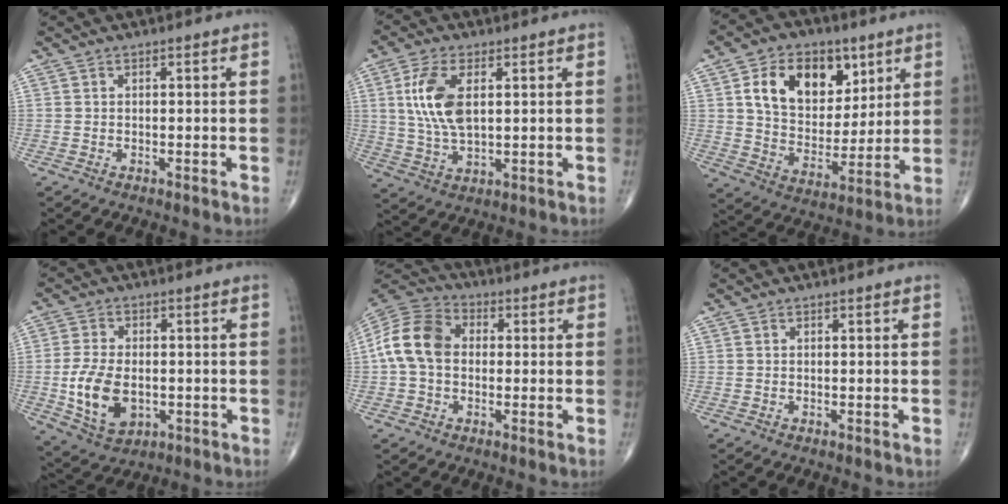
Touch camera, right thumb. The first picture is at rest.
{"total": 10.3, "force": [2.3, 5.0, 8.7], "torque": [-0.181, -0.007, 0.048]}
{"total": 17.2, "force": [6.8, 11.6, 10.6], "torque": [-0.132, -0.026, 0.126]}
{"total": 11.0, "force": [-1.8, 7.0, 8.4], "torque": [-0.153, -0.004, -0.021]}
{"total": 11.6, "force": [0.2, 8.5, 7.9], "torque": [-0.149, 0.033, -0.008]}
{"total": 0.0}